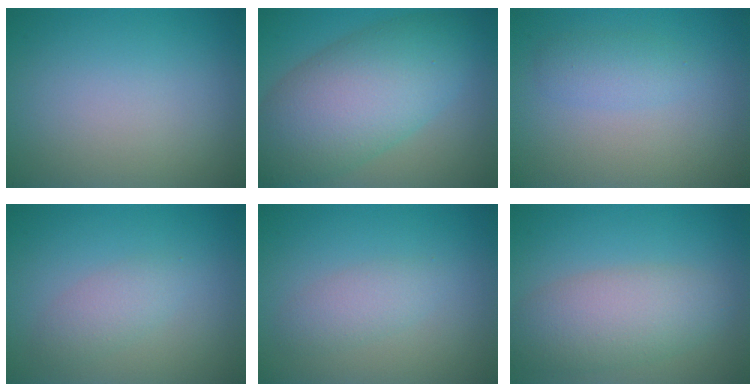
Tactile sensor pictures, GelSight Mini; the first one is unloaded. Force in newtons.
{"total": 10.0, "press": 10.0, "slide": 0.3}
{"total": 1.9, "press": 1.9, "slide": 0.1}
{"total": 2.0, "press": 1.9, "slide": 0.1}
{"total": 2.0, "press": 2.0, "slide": 0.2}
{"total": 5.2, "press": 5.2, "slide": 0.3}